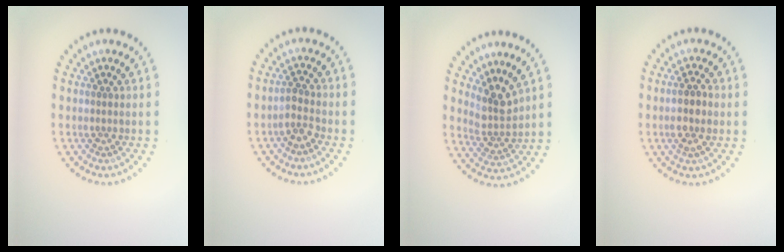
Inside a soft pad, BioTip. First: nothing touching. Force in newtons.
{"total": 1.7, "press": 1.3, "slide": 1.1}
{"total": 3.0, "press": 2.2, "slide": 2.1}
{"total": 2.6, "press": 2.5, "slide": 0.7}